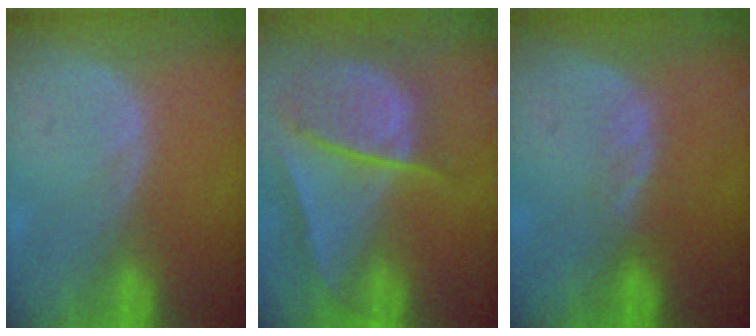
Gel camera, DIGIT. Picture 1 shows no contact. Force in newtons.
{"total": 9.3, "press": 8.0, "slide": 4.8}
{"total": 1.5, "press": 1.5, "slide": 0.2}